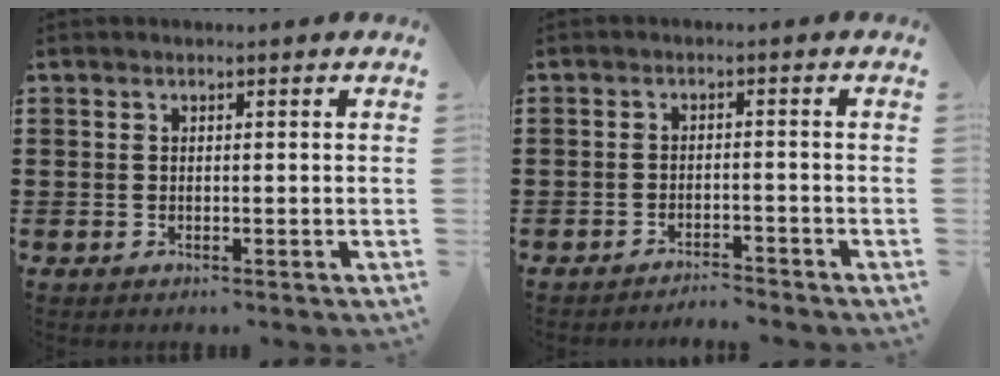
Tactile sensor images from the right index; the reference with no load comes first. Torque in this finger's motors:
{"motor_torque": [0.44, -0.51, 0.04, 0.00]}